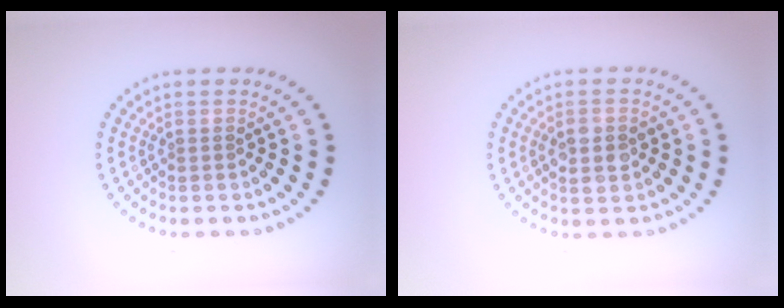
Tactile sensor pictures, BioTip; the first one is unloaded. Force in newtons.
{"total": 2.8, "press": 2.8, "slide": 0.3}